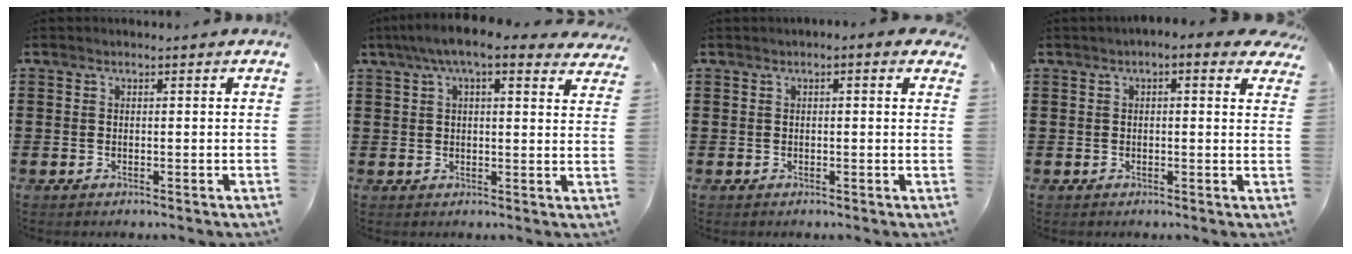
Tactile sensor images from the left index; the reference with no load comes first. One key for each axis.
{"total": 7.0, "fx": 5.3, "fy": 1.2, "fz": 4.4, "tx": -0.098, "ty": -0.002, "tz": 0.095}
{"total": 0.8, "fx": 0.0, "fy": 0.6, "fz": 0.6, "tx": -0.013, "ty": 0.005, "tz": -0.003}
{"total": 1.7, "fx": 0.6, "fy": 1.0, "fz": 1.2, "tx": -0.028, "ty": 0.008, "tz": 0.007}